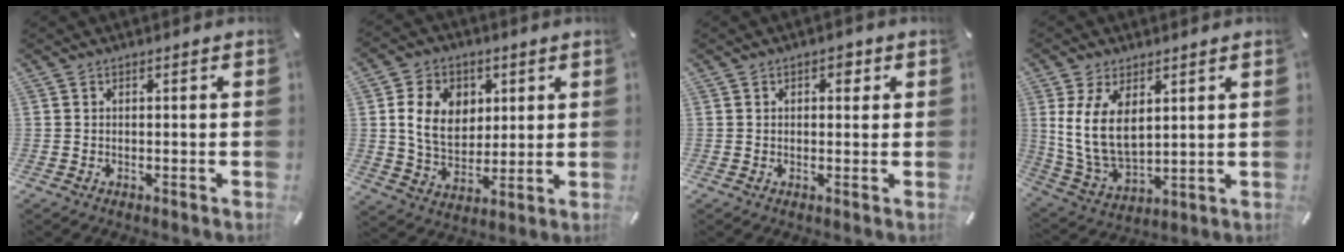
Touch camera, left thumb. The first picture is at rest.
{"total": 11.5, "force": [2.8, 9.1, 6.4], "torque": [-0.118, 0.006, 0.048]}
{"total": 2.6, "force": [1.0, 1.8, 1.6], "torque": [-0.011, -0.002, 0.008]}
{"total": 11.4, "force": [3.8, 6.9, 8.2], "torque": [-0.194, -0.016, 0.069]}